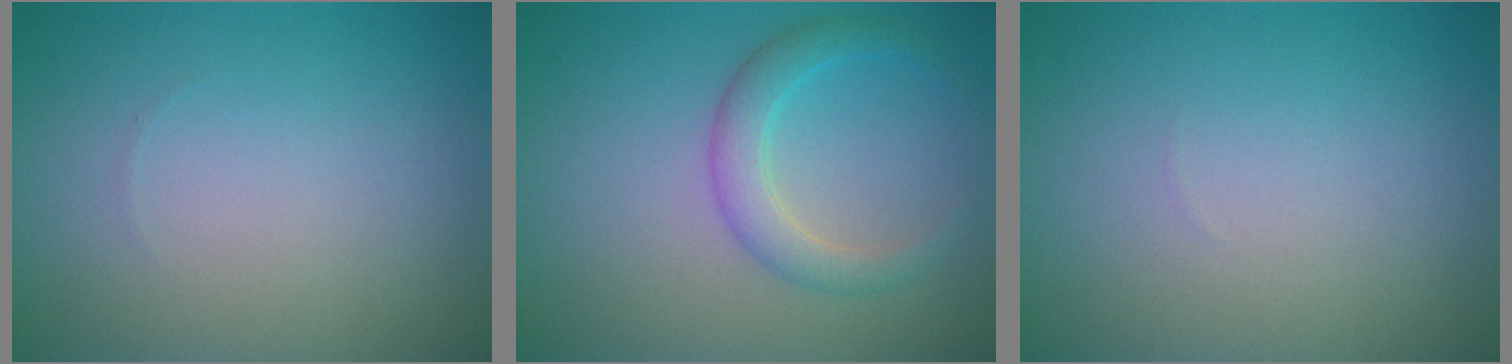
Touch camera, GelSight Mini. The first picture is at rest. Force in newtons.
{"total": 2.9, "press": 2.9, "slide": 0.1}
{"total": 0.0}